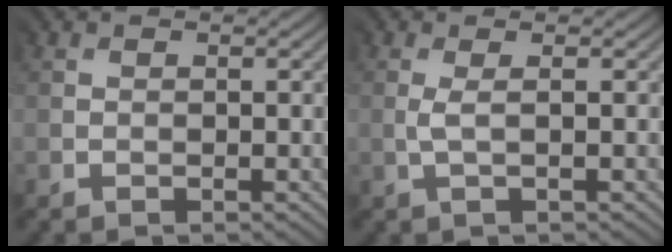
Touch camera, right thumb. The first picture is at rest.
{"total": 0.8, "force": [0.0, -0.4, 0.7], "torque": [-0.022, 0.002, 0.001]}